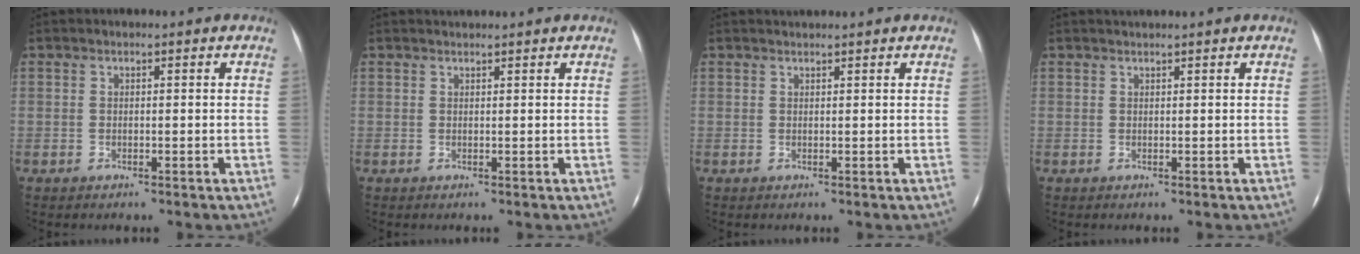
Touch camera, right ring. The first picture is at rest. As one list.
[{"total": 1.1, "force": [1.1, -0.2, 0.1], "torque": [-0.009, -0.002, 0.017]}, {"total": 1.0, "force": [1.0, -0.2, 0.2], "torque": [-0.009, -0.002, 0.017]}, {"total": 1.0, "force": [0.9, -0.3, 0.2], "torque": [-0.012, -0.004, 0.014]}]